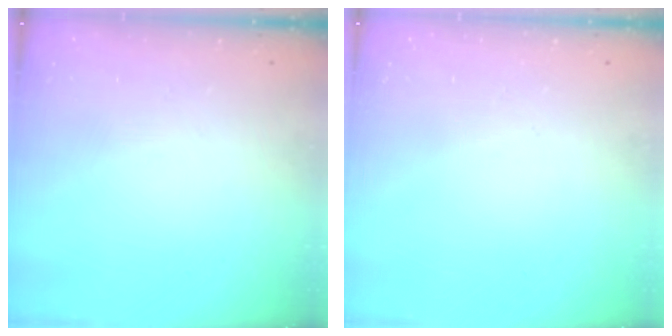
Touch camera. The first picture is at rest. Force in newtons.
{"total": 0.0}